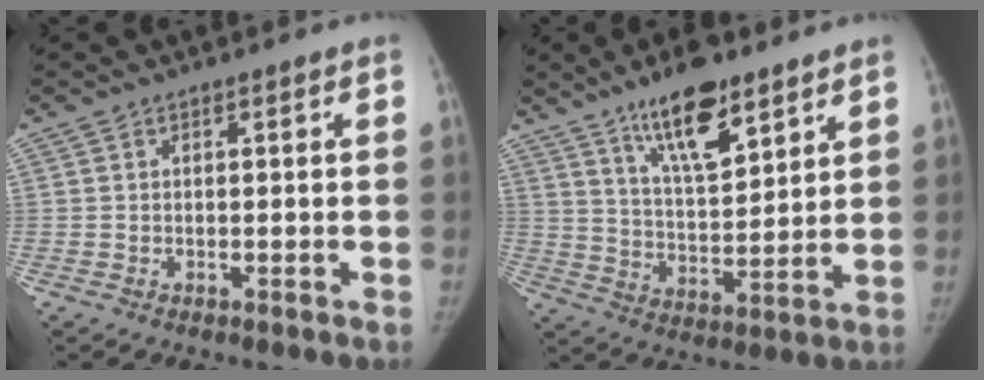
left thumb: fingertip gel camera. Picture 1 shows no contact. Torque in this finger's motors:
{"motor_torque": [0.37, 0.09, 1.31, -1.11, 0.37]}